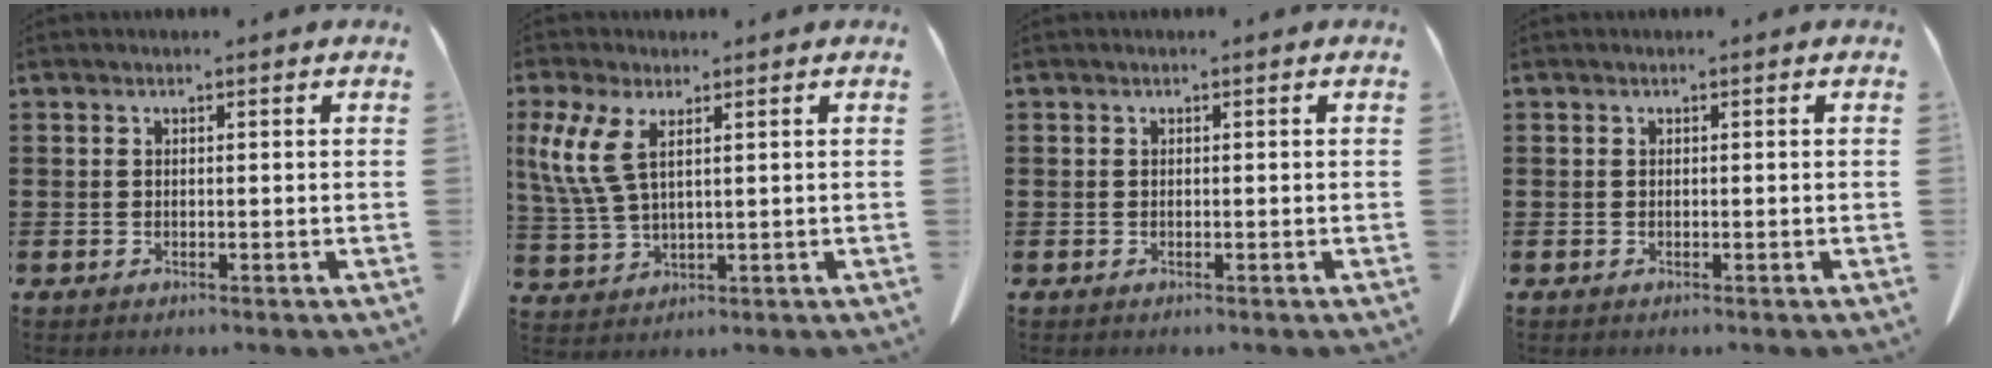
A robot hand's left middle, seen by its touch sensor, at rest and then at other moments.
{"total": 6.5, "force": [2.9, 2.5, 5.3], "torque": [-0.135, -0.002, 0.047]}
{"total": 0.0}
{"total": 0.0}